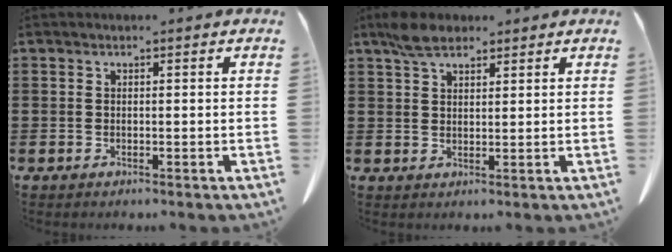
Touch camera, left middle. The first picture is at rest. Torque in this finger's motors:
{"motor_torque": [1.43, 0.71, 0.07, 0.08]}